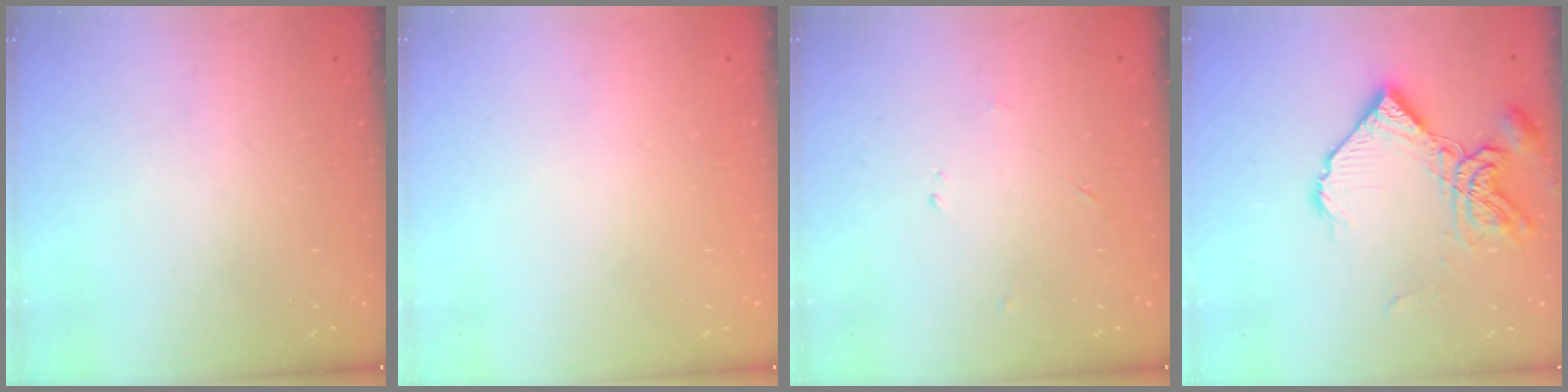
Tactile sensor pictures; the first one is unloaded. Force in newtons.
{"total": 2.1, "press": 2.1, "slide": 0.2}
{"total": 2.3, "press": 2.2, "slide": 0.3}
{"total": 12.9, "press": 12.8, "slide": 1.6}